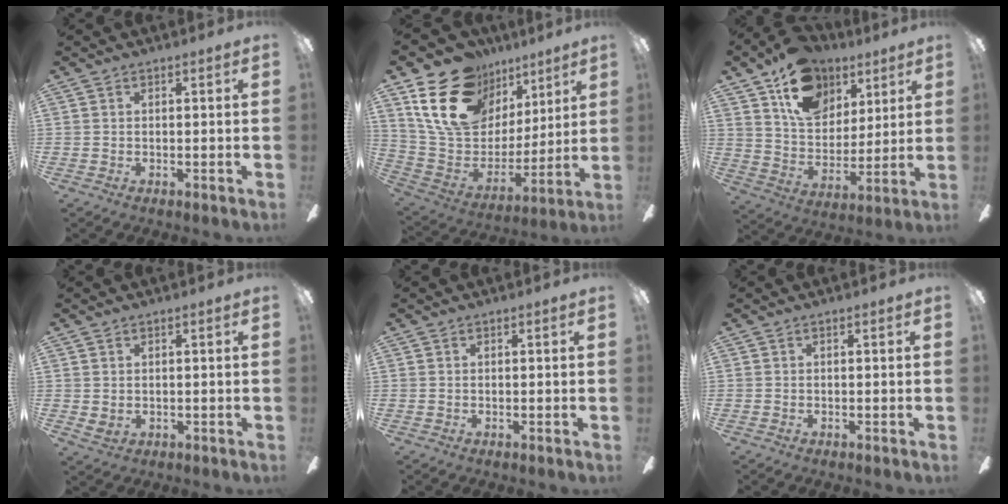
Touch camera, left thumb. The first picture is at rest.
{"total": 20.7, "force": [12.1, 13.7, 9.7], "torque": [-0.187, -0.055, 0.226]}
{"total": 18.0, "force": [10.5, 12.0, 8.4], "torque": [-0.128, -0.047, 0.193]}
{"total": 1.6, "force": [0.9, 1.1, 0.7], "torque": [-0.015, 0.002, 0.017]}
{"total": 0.0}
{"total": 0.0}